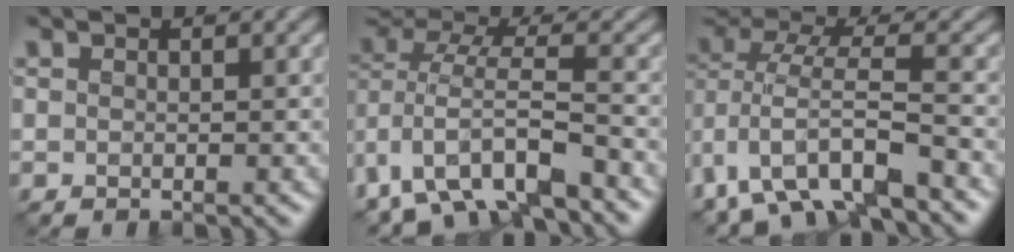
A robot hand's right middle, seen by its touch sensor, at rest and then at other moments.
{"total": 7.5, "force": [-5.2, 3.5, 4.1], "torque": [-0.081, -0.006, -0.092]}
{"total": 6.9, "force": [-4.3, 3.3, 4.2], "torque": [-0.079, -0.005, -0.077]}